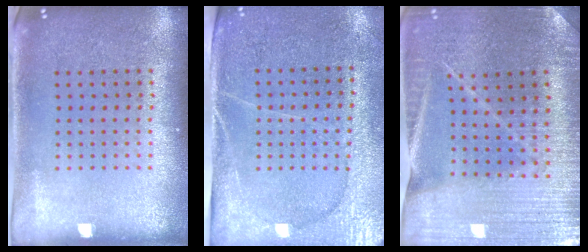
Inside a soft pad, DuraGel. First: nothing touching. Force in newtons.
{"total": 2.9, "press": 2.7, "slide": 1.2}
{"total": 3.0, "press": 3.0, "slide": 0.3}